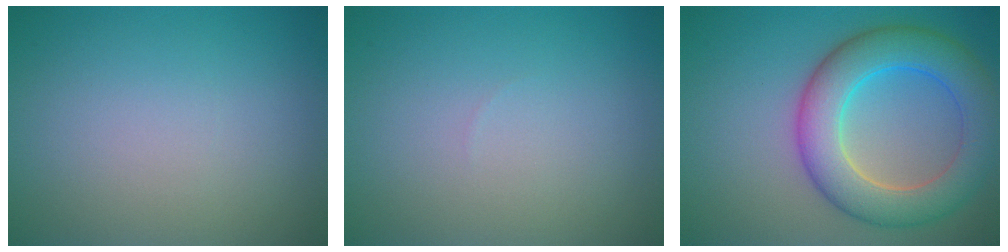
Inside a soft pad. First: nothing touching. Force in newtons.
{"total": 0.0}
{"total": 7.9, "press": 7.9, "slide": 0.3}